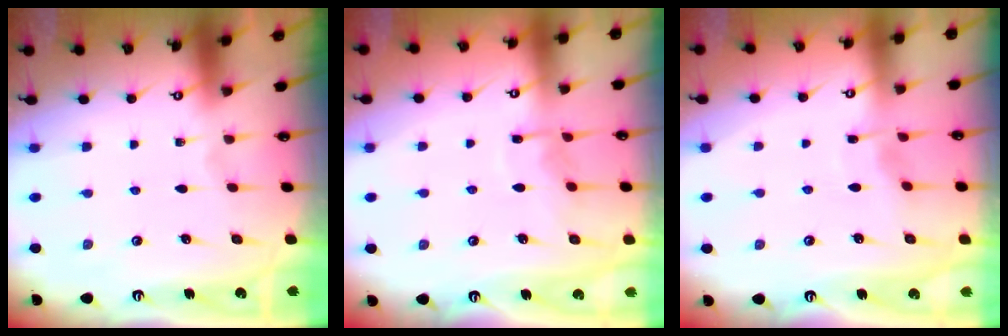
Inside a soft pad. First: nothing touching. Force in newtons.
{"total": 6.1, "press": 6.1, "slide": 0.5}
{"total": 3.1, "press": 3.1, "slide": 0.4}